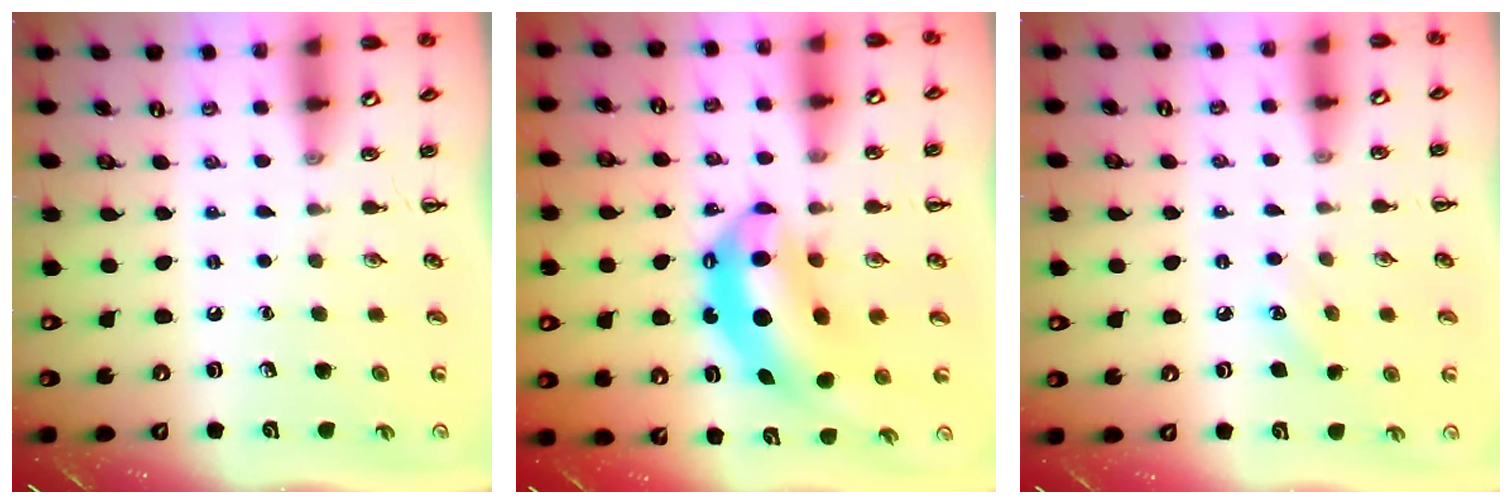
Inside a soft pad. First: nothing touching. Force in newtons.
{"total": 11.3, "press": 11.0, "slide": 2.6}
{"total": 6.6, "press": 6.4, "slide": 1.9}